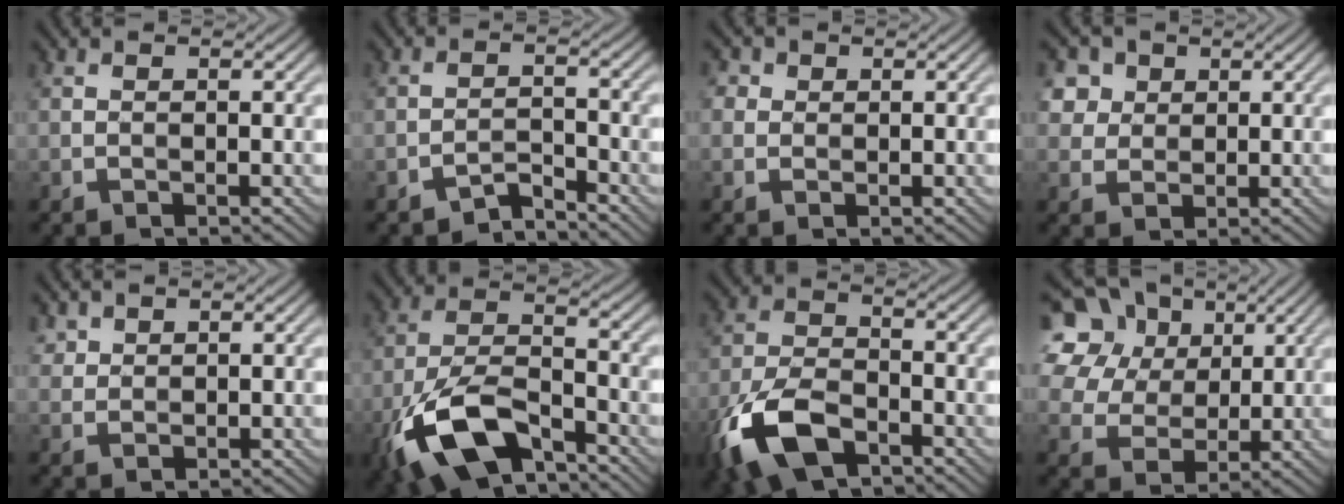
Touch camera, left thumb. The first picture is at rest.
{"total": 2.7, "force": [-2.6, 0.3, 0.6], "torque": [-0.010, 0.010, -0.055]}
{"total": 2.2, "force": [0.9, 2.0, 0.5], "torque": [-0.025, 0.005, 0.007]}
{"total": 4.9, "force": [2.6, 3.9, 1.4], "torque": [-0.062, -0.001, 0.052]}
{"total": 2.0, "force": [1.6, 1.2, 0.2], "torque": [-0.010, 0.003, 0.036]}
{"total": 13.1, "force": [-7.8, 5.5, 8.9], "torque": [-0.197, -0.010, -0.167]}
{"total": 11.3, "force": [-6.5, 5.3, 7.6], "torque": [-0.181, -0.015, -0.140]}
{"total": 18.2, "force": [9.0, 13.3, 8.7], "torque": [-0.254, 0.055, 0.197]}